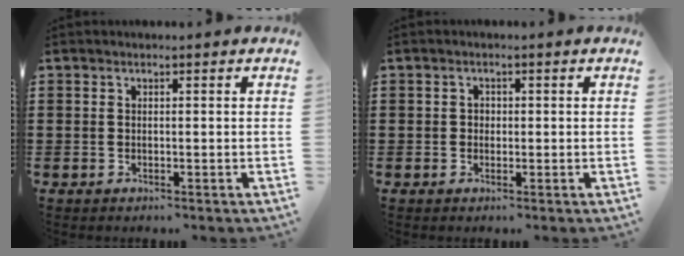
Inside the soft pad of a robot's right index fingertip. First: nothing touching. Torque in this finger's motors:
{"motor_torque": [-0.06, 0.14, 0.02, 0.01]}